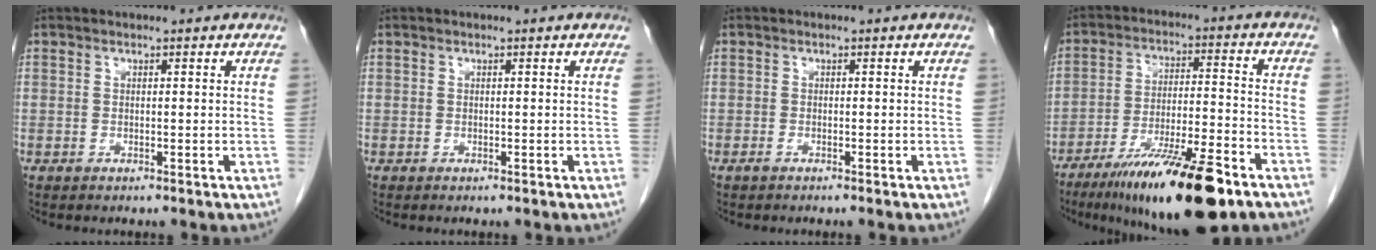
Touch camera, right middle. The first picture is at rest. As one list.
[{"total": 0.0}, {"total": 0.6, "force": [-0.4, -0.1, 0.4], "torque": [-0.007, 0.000, -0.009]}, {"total": 17.6, "force": [-11.5, 2.2, 13.1], "torque": [-0.195, -0.022, -0.191]}]